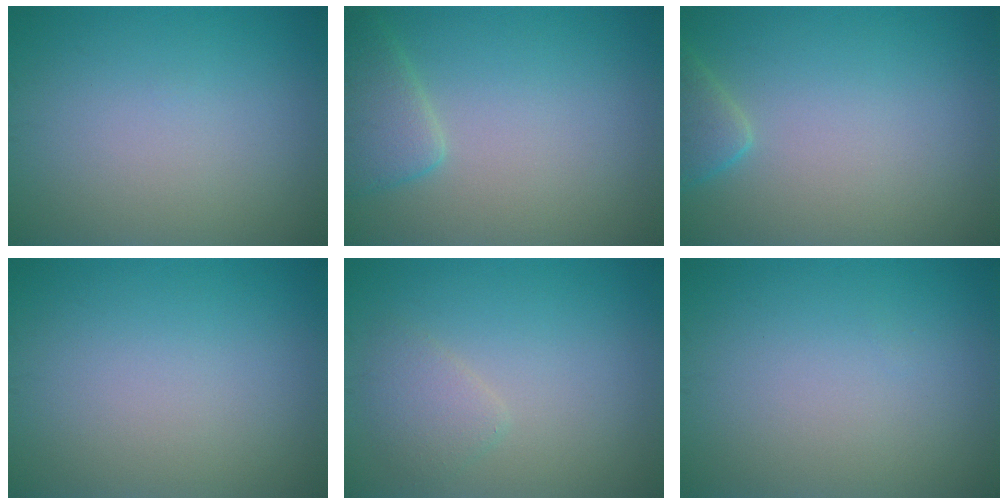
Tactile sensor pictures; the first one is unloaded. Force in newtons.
{"total": 3.0, "press": 3.0, "slide": 0.3}
{"total": 2.0, "press": 2.0, "slide": 0.2}
{"total": 0.0}
{"total": 1.7, "press": 1.7, "slide": 0.2}
{"total": 0.0}